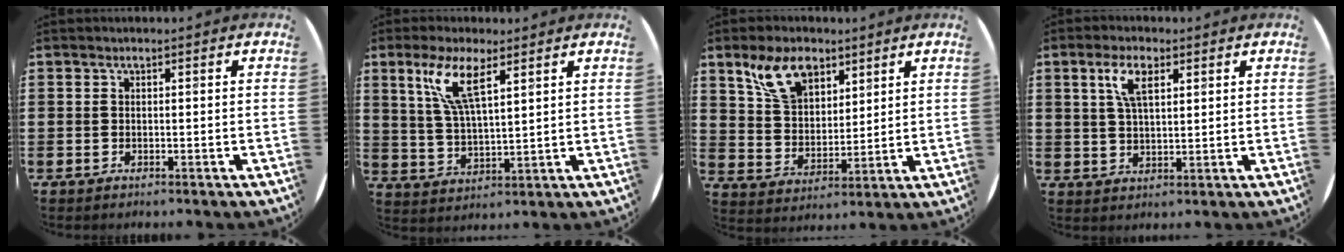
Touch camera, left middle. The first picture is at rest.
{"total": 7.3, "force": [4.5, 1.6, 5.5], "torque": [-0.122, -0.001, 0.078]}
{"total": 8.4, "force": [5.9, 4.4, 4.2], "torque": [-0.093, -0.003, 0.109]}
{"total": 5.2, "force": [2.7, 2.0, 3.9], "torque": [-0.078, 0.007, 0.045]}